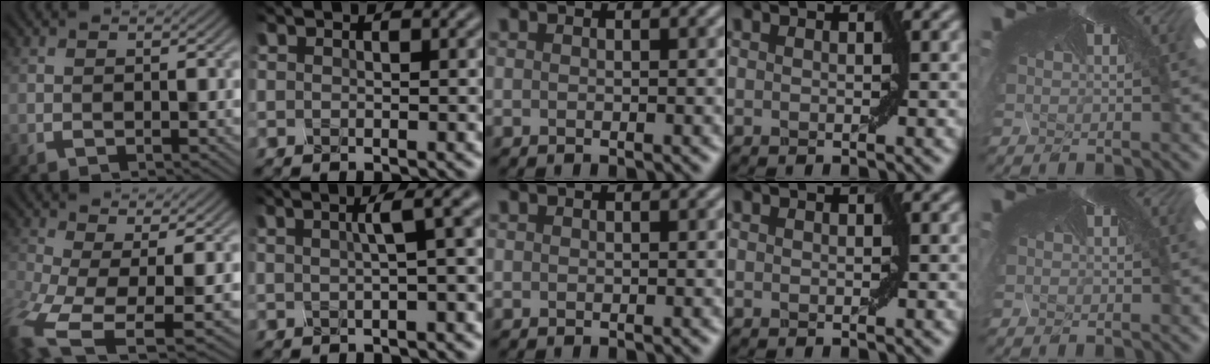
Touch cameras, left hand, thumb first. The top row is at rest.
{"thumb": {"total": 9.4, "force": [-3.7, 3.8, 7.7], "torque": [-0.190, -0.048, -0.049]}, "index": {"total": 3.2, "force": [0.2, 0.4, 3.2], "torque": [-0.034, 0.018, 0.018]}, "little": {"total": 0.7, "force": [-0.4, -0.4, -0.4], "torque": [0.013, -0.002, -0.005]}}